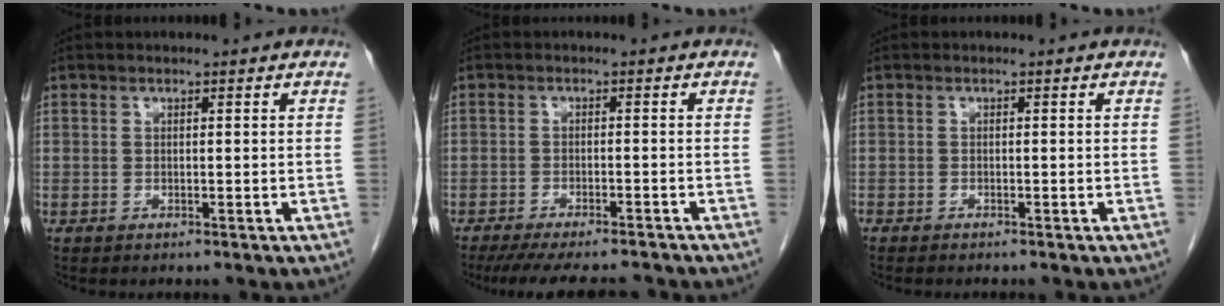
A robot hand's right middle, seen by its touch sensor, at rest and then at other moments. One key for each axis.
{"total": 12.4, "fx": -11.2, "fy": 2.0, "fz": 5.0, "tx": -0.080, "ty": -0.011, "tz": -0.150}
{"total": 1.3, "fx": -1.1, "fy": 0.2, "fz": 0.5, "tx": -0.010, "ty": -0.003, "tz": -0.016}